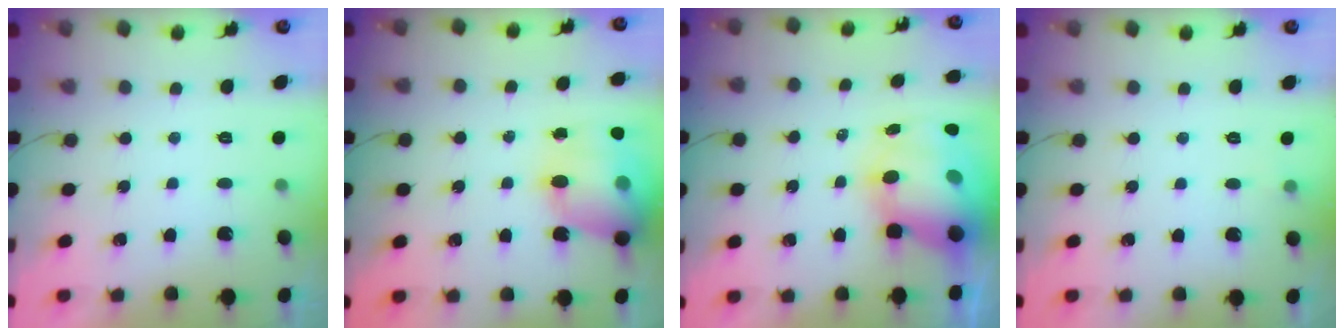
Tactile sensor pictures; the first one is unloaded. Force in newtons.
{"total": 19.7, "press": 19.4, "slide": 3.8}
{"total": 13.7, "press": 13.3, "slide": 3.3}
{"total": 2.9, "press": 2.6, "slide": 1.2}